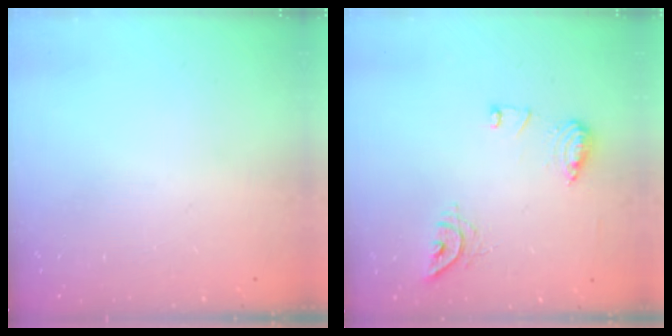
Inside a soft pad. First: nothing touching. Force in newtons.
{"total": 9.8, "press": 9.8, "slide": 0.6}